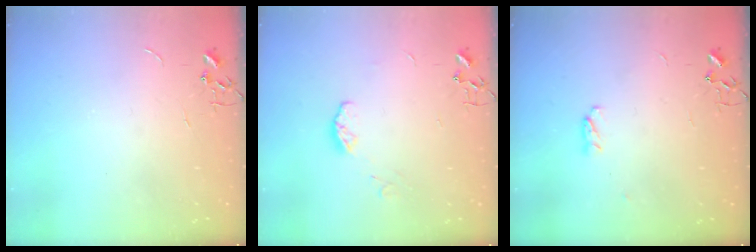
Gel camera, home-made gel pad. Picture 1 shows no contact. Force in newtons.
{"total": 6.0, "press": 5.9, "slide": 0.9}
{"total": 3.3, "press": 3.1, "slide": 1.1}